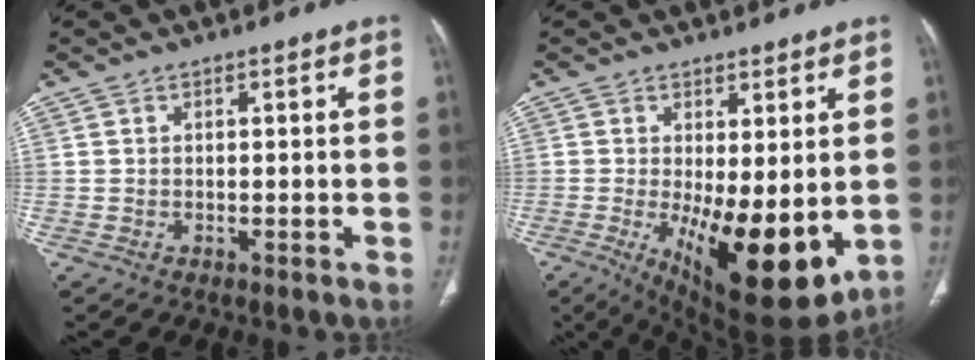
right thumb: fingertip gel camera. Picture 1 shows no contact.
{"total": 15.6, "force": [-2.4, 5.9, 14.2], "torque": [-0.215, -0.037, -0.014]}